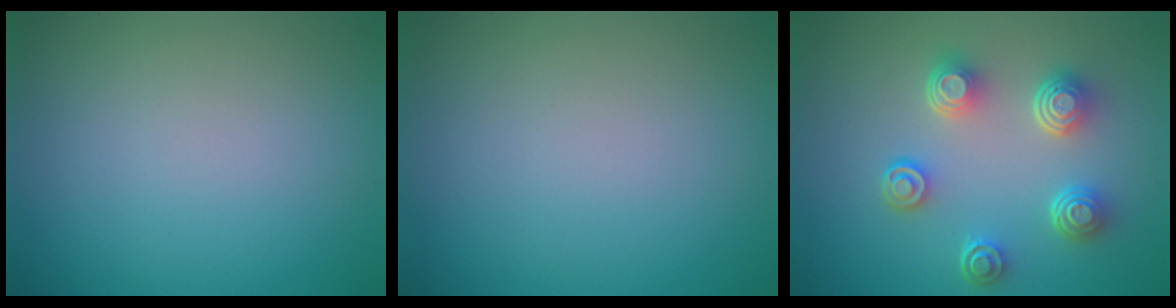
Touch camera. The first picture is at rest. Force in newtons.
{"total": 0.0}
{"total": 5.1, "press": 3.8, "slide": 3.4}